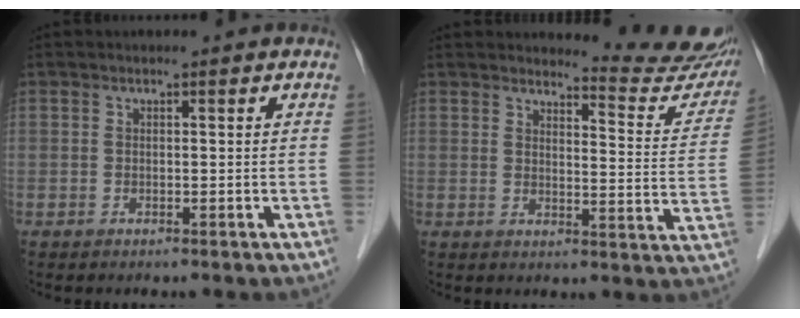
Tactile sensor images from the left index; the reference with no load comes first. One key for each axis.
{"total": 11.7, "fx": 11.6, "fy": 0.8, "fz": 1.6, "tx": -0.005, "ty": -0.079, "tz": 0.118}